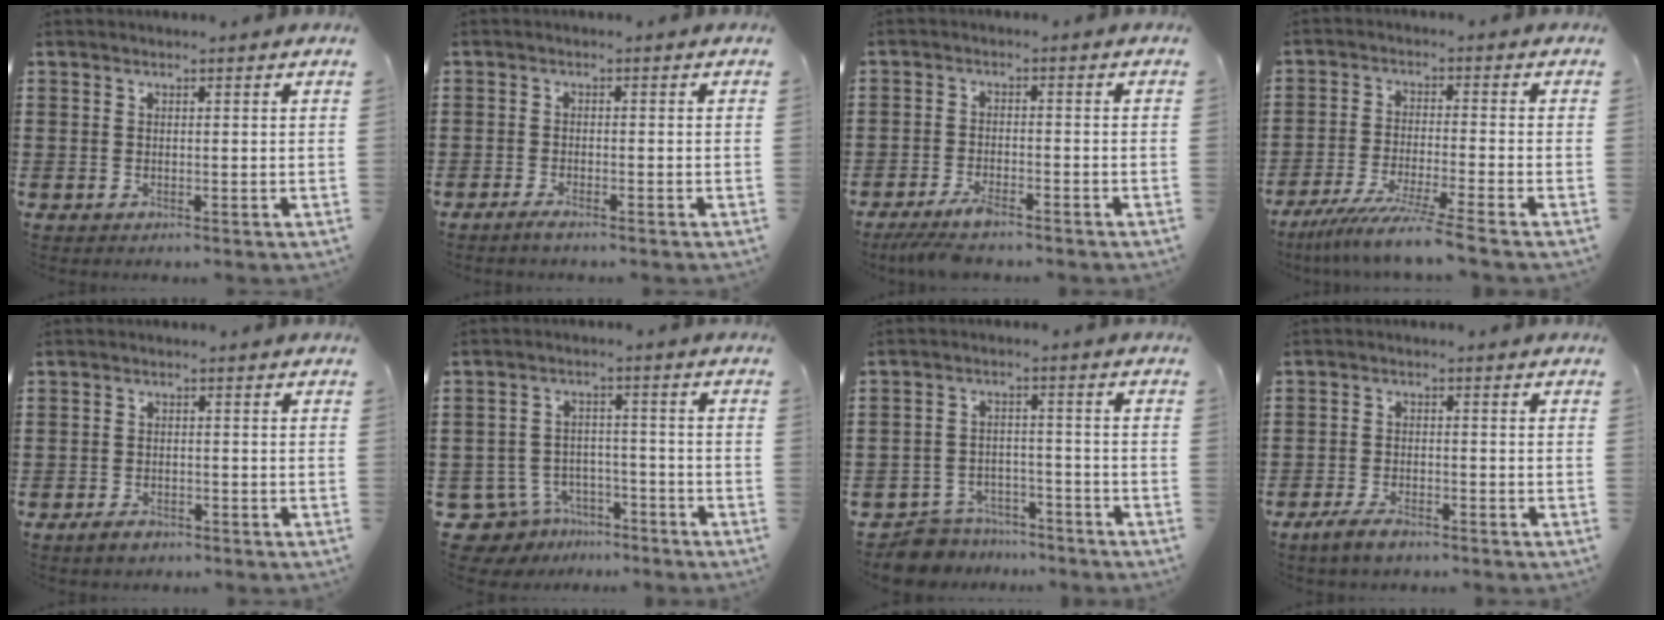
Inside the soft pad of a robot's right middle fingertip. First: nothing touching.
{"total": 1.4, "force": [-1.2, 0.0, 0.8], "torque": [-0.017, -0.003, -0.021]}
{"total": 4.0, "force": [-3.4, 0.6, 1.9], "torque": [-0.053, -0.009, -0.071]}
{"total": 7.2, "force": [-6.1, -0.8, 3.6], "torque": [-0.081, -0.025, -0.120]}
{"total": 1.9, "force": [-1.5, 0.9, 0.7], "torque": [-0.016, 0.003, -0.031]}
{"total": 6.4, "force": [-5.8, 2.6, 0.8], "torque": [-0.043, 0.014, -0.121]}
{"total": 6.6, "force": [-6.4, 1.6, 0.3], "torque": [-0.014, 0.016, -0.130]}
{"total": 3.4, "force": [-2.6, 1.3, 1.8], "torque": [-0.036, 0.006, -0.051]}